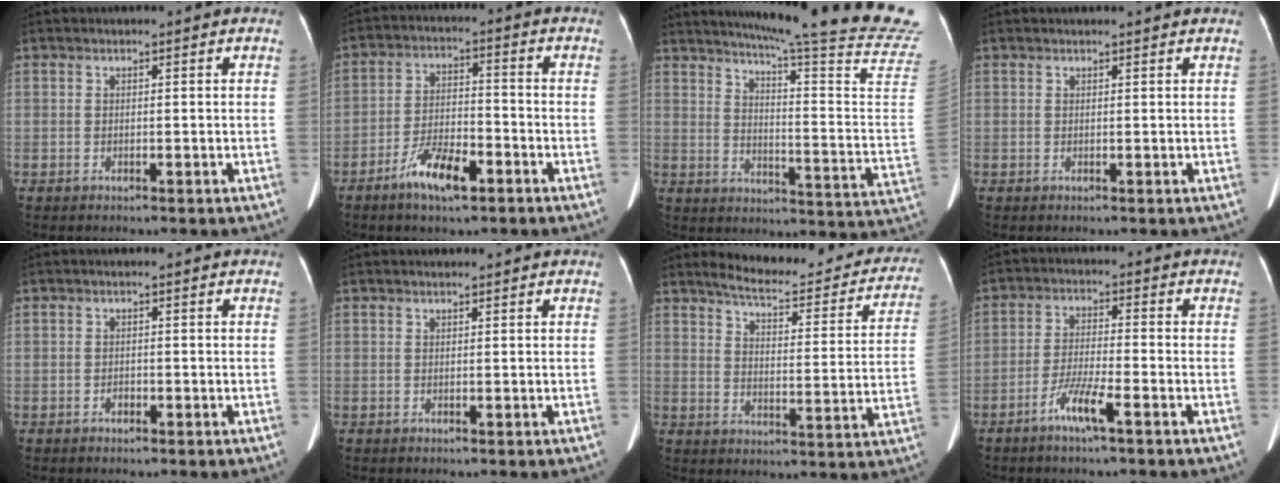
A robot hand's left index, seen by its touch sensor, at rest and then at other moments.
{"total": 7.7, "force": [-4.7, 2.4, 5.7], "torque": [-0.113, -0.001, -0.082]}
{"total": 27.1, "force": [24.3, -2.4, 11.8], "torque": [-0.180, -0.140, 0.295]}
{"total": 2.3, "force": [2.2, 0.3, 0.6], "torque": [-0.011, 0.013, 0.024]}
{"total": 0.7, "force": [-0.4, 0.5, 0.3], "torque": [-0.005, 0.002, -0.007]}
{"total": 1.4, "force": [1.4, 0.2, 0.3], "torque": [-0.010, 0.015, 0.020]}
{"total": 20.0, "force": [18.1, 4.5, 7.3], "torque": [-0.079, -0.041, 0.214]}
{"total": 5.4, "force": [-3.2, 0.1, 4.3], "torque": [-0.090, -0.008, -0.066]}